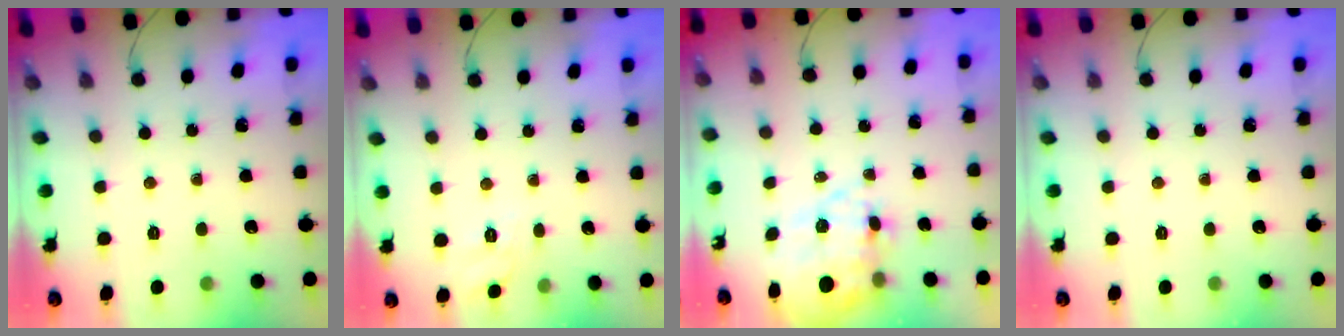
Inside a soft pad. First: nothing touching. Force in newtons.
{"total": 7.4, "press": 7.2, "slide": 1.8}
{"total": 15.3, "press": 14.9, "slide": 3.6}
{"total": 0.0}